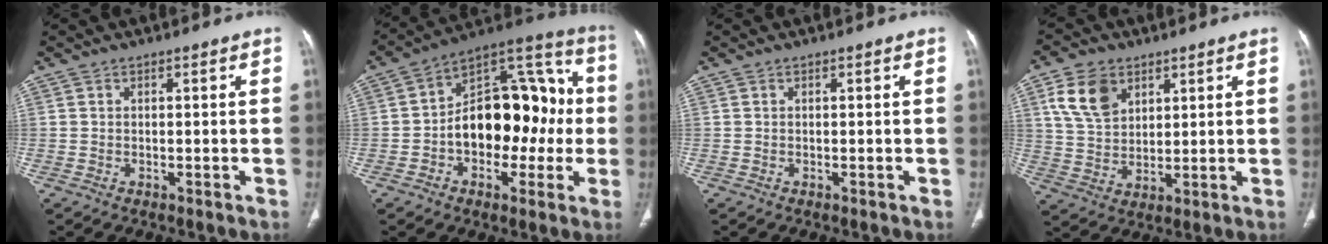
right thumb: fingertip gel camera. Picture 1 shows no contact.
{"total": 21.0, "force": [-1.6, 13.1, 16.3], "torque": [-0.198, 0.060, -0.025]}
{"total": 0.0}
{"total": 9.7, "force": [4.6, 6.6, 5.4], "torque": [-0.084, -0.014, 0.095]}